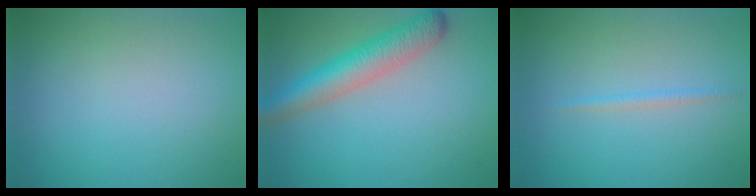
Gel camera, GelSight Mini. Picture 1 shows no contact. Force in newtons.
{"total": 5.1, "press": 5.1, "slide": 0.2}
{"total": 0.9, "press": 0.9, "slide": 0.1}